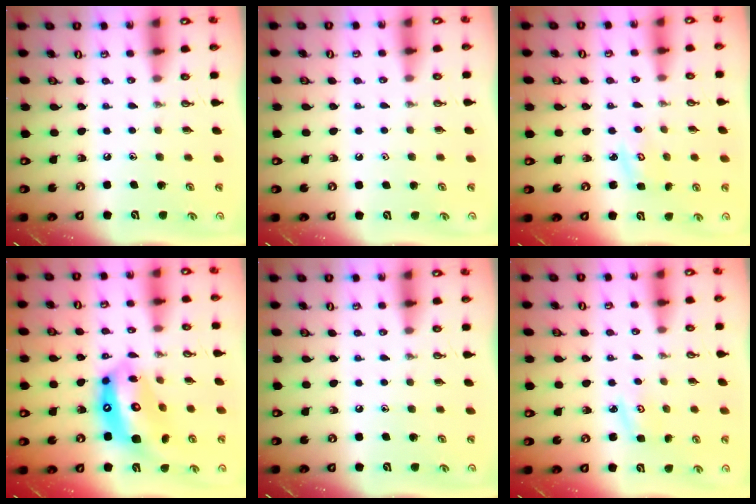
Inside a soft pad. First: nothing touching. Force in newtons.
{"total": 0.6, "press": 0.6, "slide": 0.0}
{"total": 3.4, "press": 3.3, "slide": 0.5}
{"total": 17.3, "press": 17.2, "slide": 2.0}
{"total": 0.0}
{"total": 3.7, "press": 3.6, "slide": 0.6}